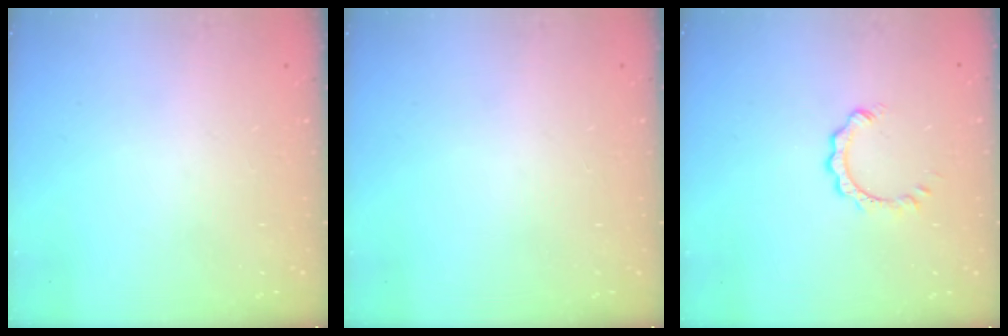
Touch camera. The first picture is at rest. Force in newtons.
{"total": 0.0}
{"total": 3.3, "press": 3.3, "slide": 0.4}